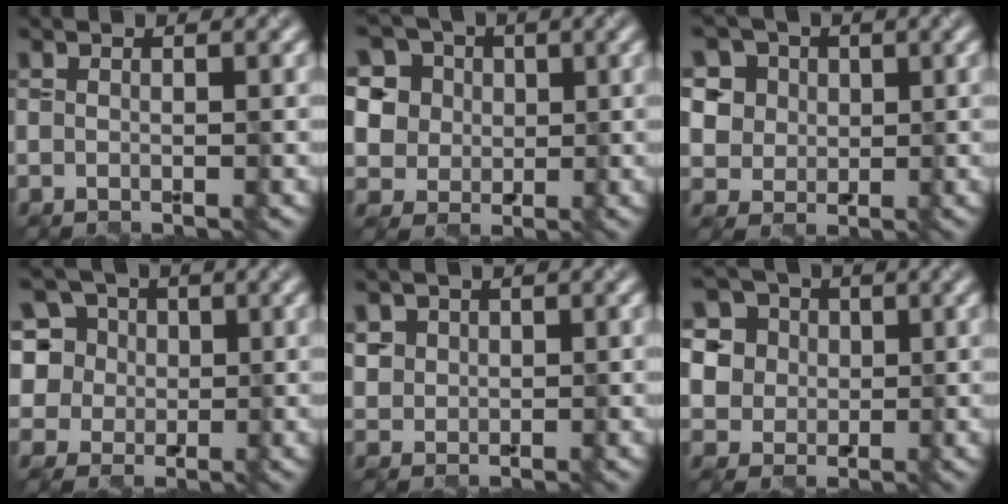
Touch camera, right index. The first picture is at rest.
{"total": 10.6, "force": [4.7, 8.5, 4.3], "torque": [-0.108, 0.026, 0.067]}
{"total": 8.5, "force": [4.0, 6.8, 3.3], "torque": [-0.073, 0.017, 0.049]}
{"total": 10.4, "force": [4.1, 8.8, 4.0], "torque": [-0.105, 0.042, 0.054]}
{"total": 2.0, "force": [0.9, 1.7, 0.4], "torque": [-0.019, -0.001, 0.035]}
{"total": 9.5, "force": [4.2, 7.7, 3.7], "torque": [-0.089, 0.023, 0.055]}